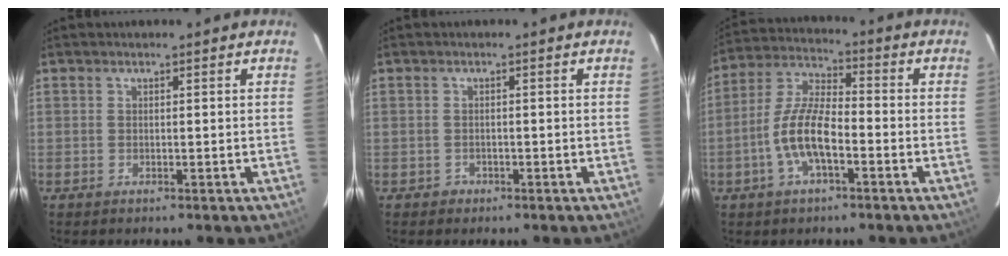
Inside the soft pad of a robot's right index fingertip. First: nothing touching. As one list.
[{"total": 1.4, "force": [-0.8, 1.2, 0.0], "torque": [-0.001, 0.005, -0.009]}, {"total": 10.2, "force": [-3.6, 3.5, 8.8], "torque": [-0.190, 0.008, -0.071]}]